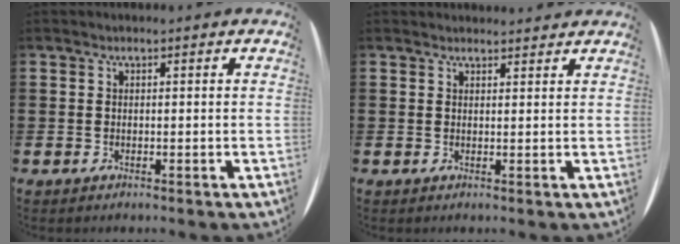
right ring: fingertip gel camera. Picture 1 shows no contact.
{"total": 1.1, "force": [1.1, 0.1, -0.1], "torque": [0.001, 0.002, 0.022]}